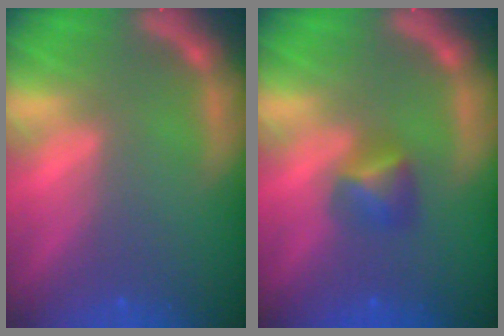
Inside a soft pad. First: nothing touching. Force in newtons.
{"total": 2.4}